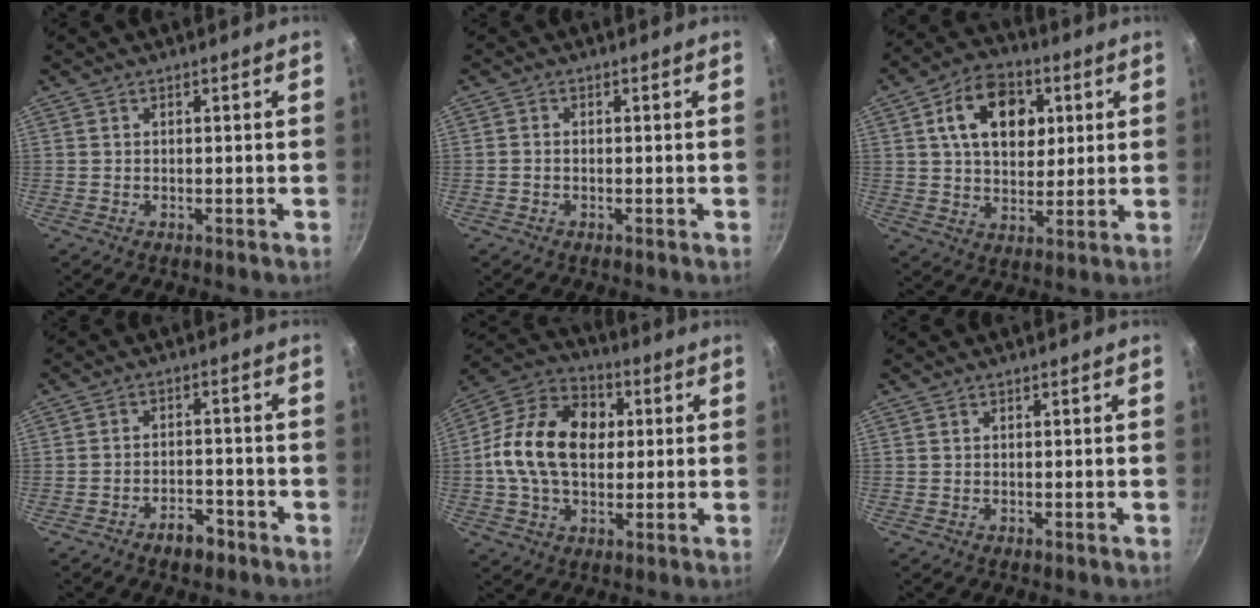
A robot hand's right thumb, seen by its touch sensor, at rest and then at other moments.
{"total": 0.7, "force": [-0.3, 0.4, 0.5], "torque": [-0.009, 0.004, -0.007]}
{"total": 14.3, "force": [4.3, 9.8, 9.6], "torque": [-0.118, 0.000, 0.064]}
{"total": 4.7, "force": [-3.3, 2.4, 2.4], "torque": [-0.024, 0.029, -0.047]}
{"total": 18.1, "force": [1.4, 12.6, 12.9], "torque": [-0.200, 0.025, 0.004]}
{"total": 0.0}